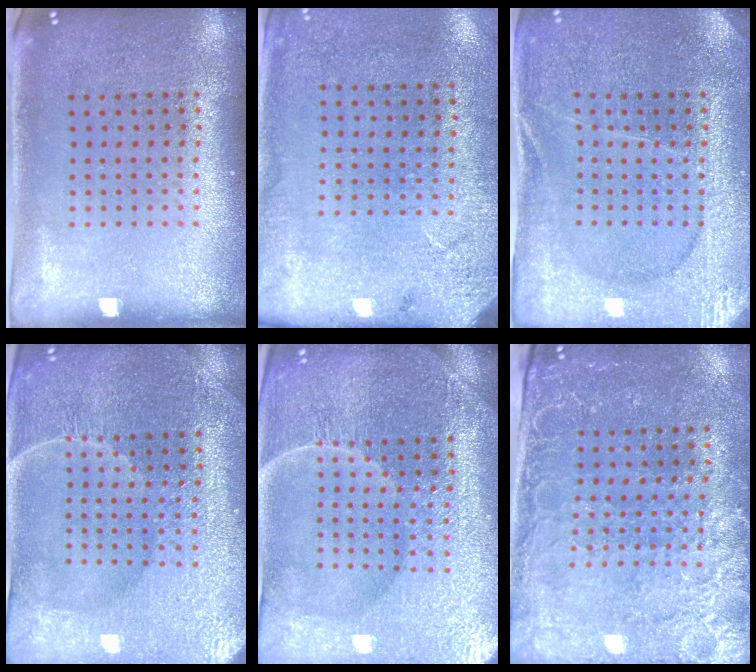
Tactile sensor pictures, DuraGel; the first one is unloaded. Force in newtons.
{"total": 2.7, "press": 2.2, "slide": 1.5}
{"total": 3.1, "press": 3.1, "slide": 0.6}
{"total": 4.3, "press": 4.1, "slide": 1.3}
{"total": 5.3, "press": 5.0, "slide": 1.8}
{"total": 2.9, "press": 2.8, "slide": 0.8}